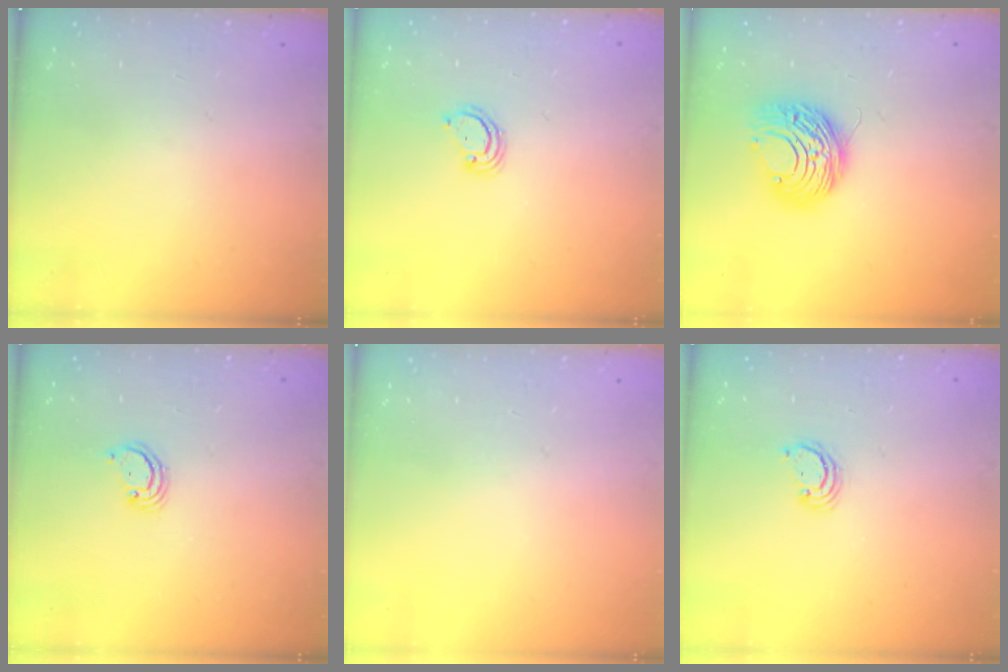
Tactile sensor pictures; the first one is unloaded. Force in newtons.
{"total": 3.6, "press": 3.6, "slide": 0.3}
{"total": 10.0, "press": 10.0, "slide": 0.9}
{"total": 2.5, "press": 2.5, "slide": 0.2}
{"total": 0.0}
{"total": 2.6, "press": 2.6, "slide": 0.3}